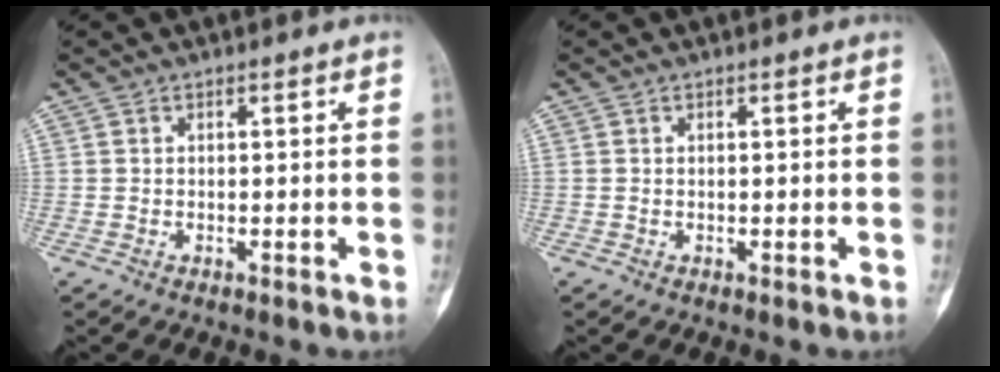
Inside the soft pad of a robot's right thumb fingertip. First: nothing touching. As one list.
[{"total": 0.0}]